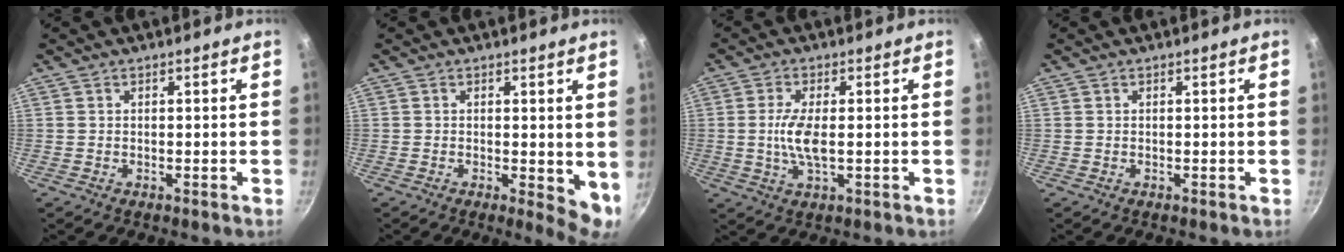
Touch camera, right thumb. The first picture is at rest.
{"total": 5.5, "force": [0.3, 2.3, 5.0], "torque": [-0.060, -0.012, 0.005]}
{"total": 6.2, "force": [-0.1, 2.2, 5.8], "torque": [-0.126, -0.002, -0.005]}
{"total": 0.0}